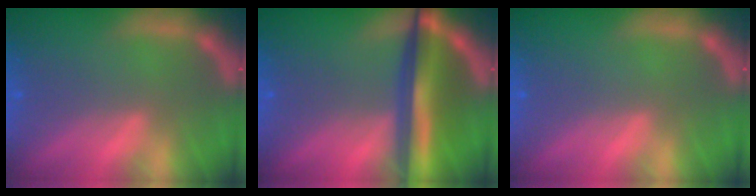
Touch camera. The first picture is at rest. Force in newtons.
{"total": 9.1}
{"total": 0.0}